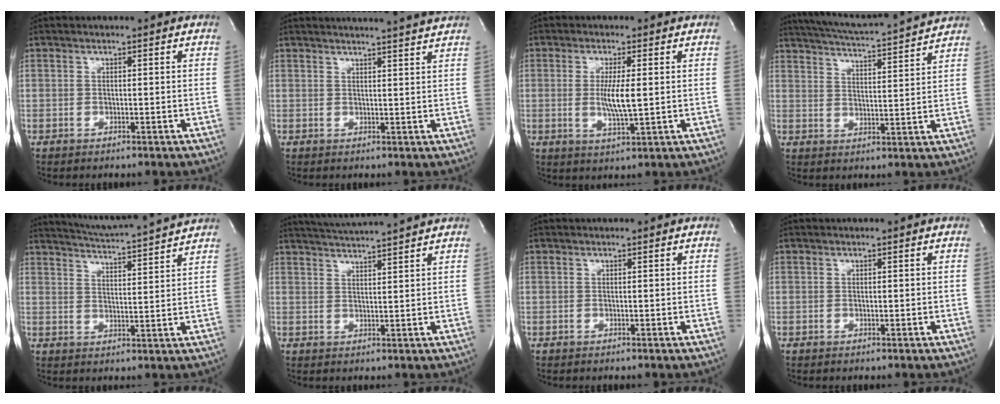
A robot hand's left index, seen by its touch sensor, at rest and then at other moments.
{"total": 10.1, "force": [9.6, -0.9, 3.0], "torque": [-0.045, -0.007, 0.108]}
{"total": 5.2, "force": [0.2, 0.4, 5.2], "torque": [-0.105, -0.012, 0.004]}
{"total": 15.5, "force": [14.6, -0.1, 5.3], "torque": [-0.102, -0.001, 0.209]}
{"total": 13.8, "force": [13.1, -0.8, 4.2], "torque": [-0.082, -0.007, 0.184]}
{"total": 9.4, "force": [8.7, -1.2, 3.2], "torque": [-0.061, 0.014, 0.129]}
{"total": 0.0}
{"total": 0.0}